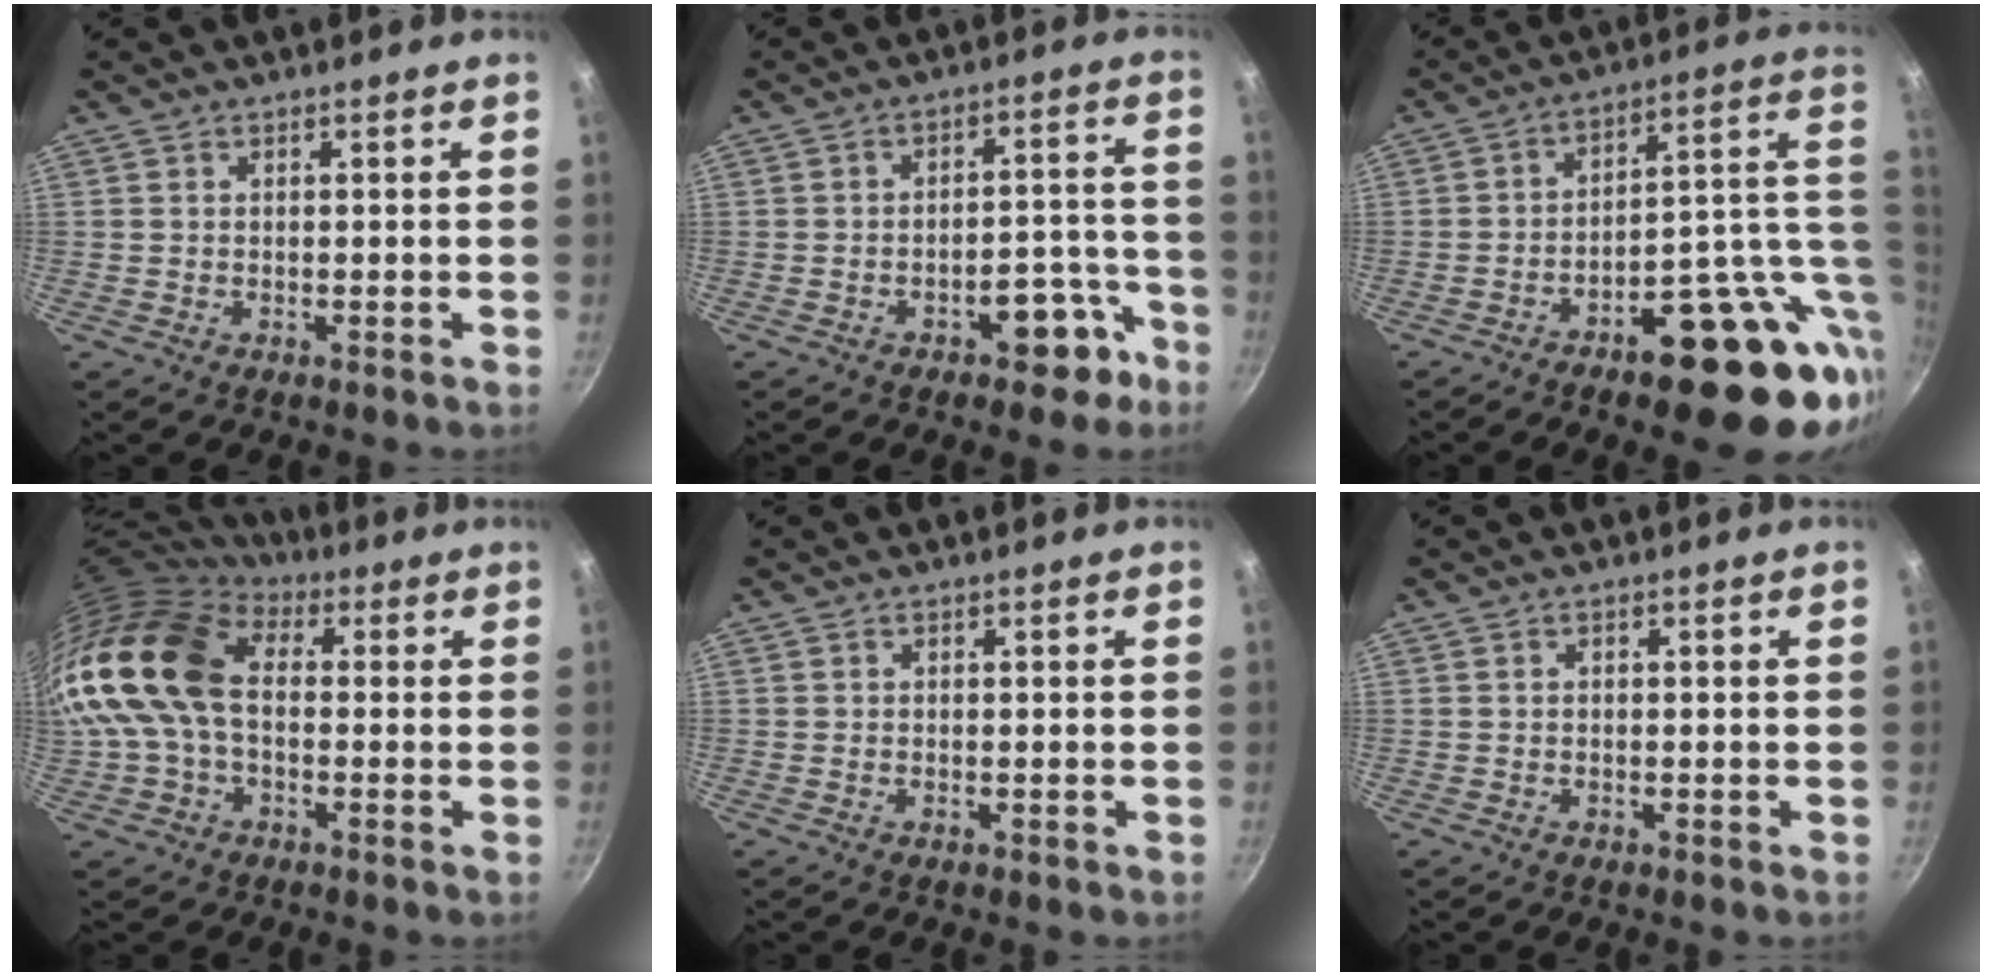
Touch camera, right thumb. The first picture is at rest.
{"total": 8.8, "force": [-5.0, 4.5, 5.6], "torque": [-0.034, 0.057, -0.053]}
{"total": 23.5, "force": [-5.0, 10.8, 20.3], "torque": [-0.213, 0.017, -0.054]}
{"total": 15.7, "force": [0.7, 10.6, 11.6], "torque": [-0.213, 0.027, 0.000]}
{"total": 0.0}
{"total": 0.0}